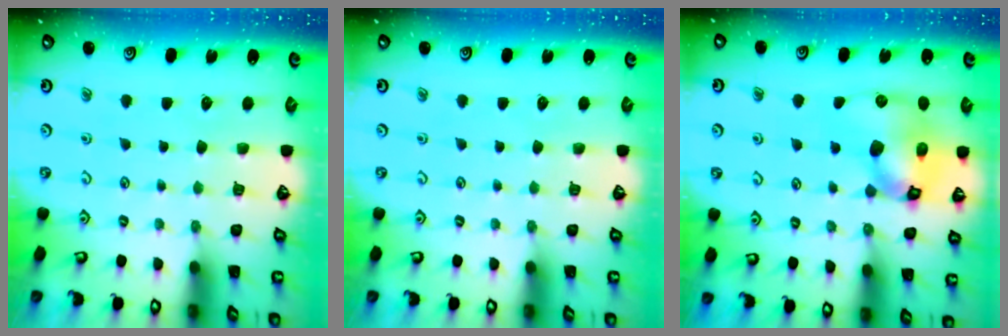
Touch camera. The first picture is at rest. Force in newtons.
{"total": 0.0}
{"total": 14.5, "press": 14.3, "slide": 2.1}